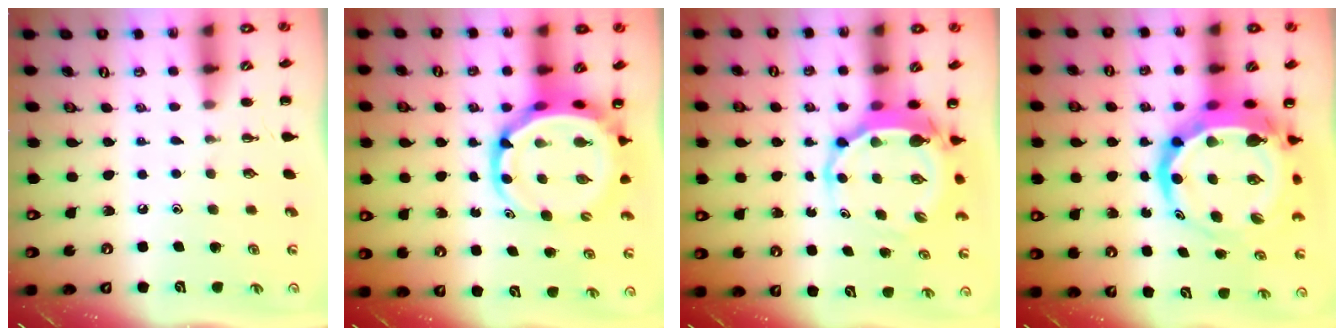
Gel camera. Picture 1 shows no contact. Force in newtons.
{"total": 8.3, "press": 7.9, "slide": 2.4}
{"total": 5.8, "press": 5.6, "slide": 1.7}
{"total": 12.8, "press": 12.3, "slide": 3.6}